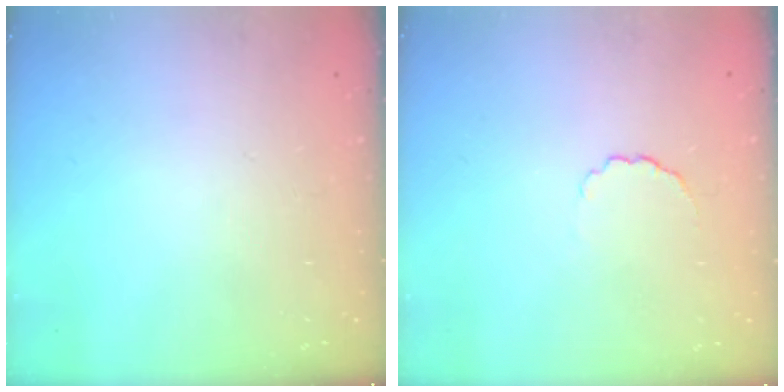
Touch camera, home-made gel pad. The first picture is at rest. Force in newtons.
{"total": 2.9, "press": 2.7, "slide": 1.0}